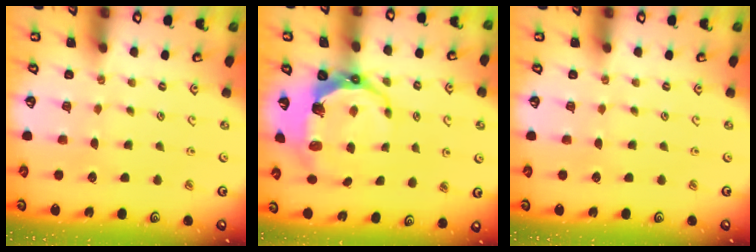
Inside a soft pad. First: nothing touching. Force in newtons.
{"total": 9.3, "press": 7.9, "slide": 5.0}
{"total": 0.0}